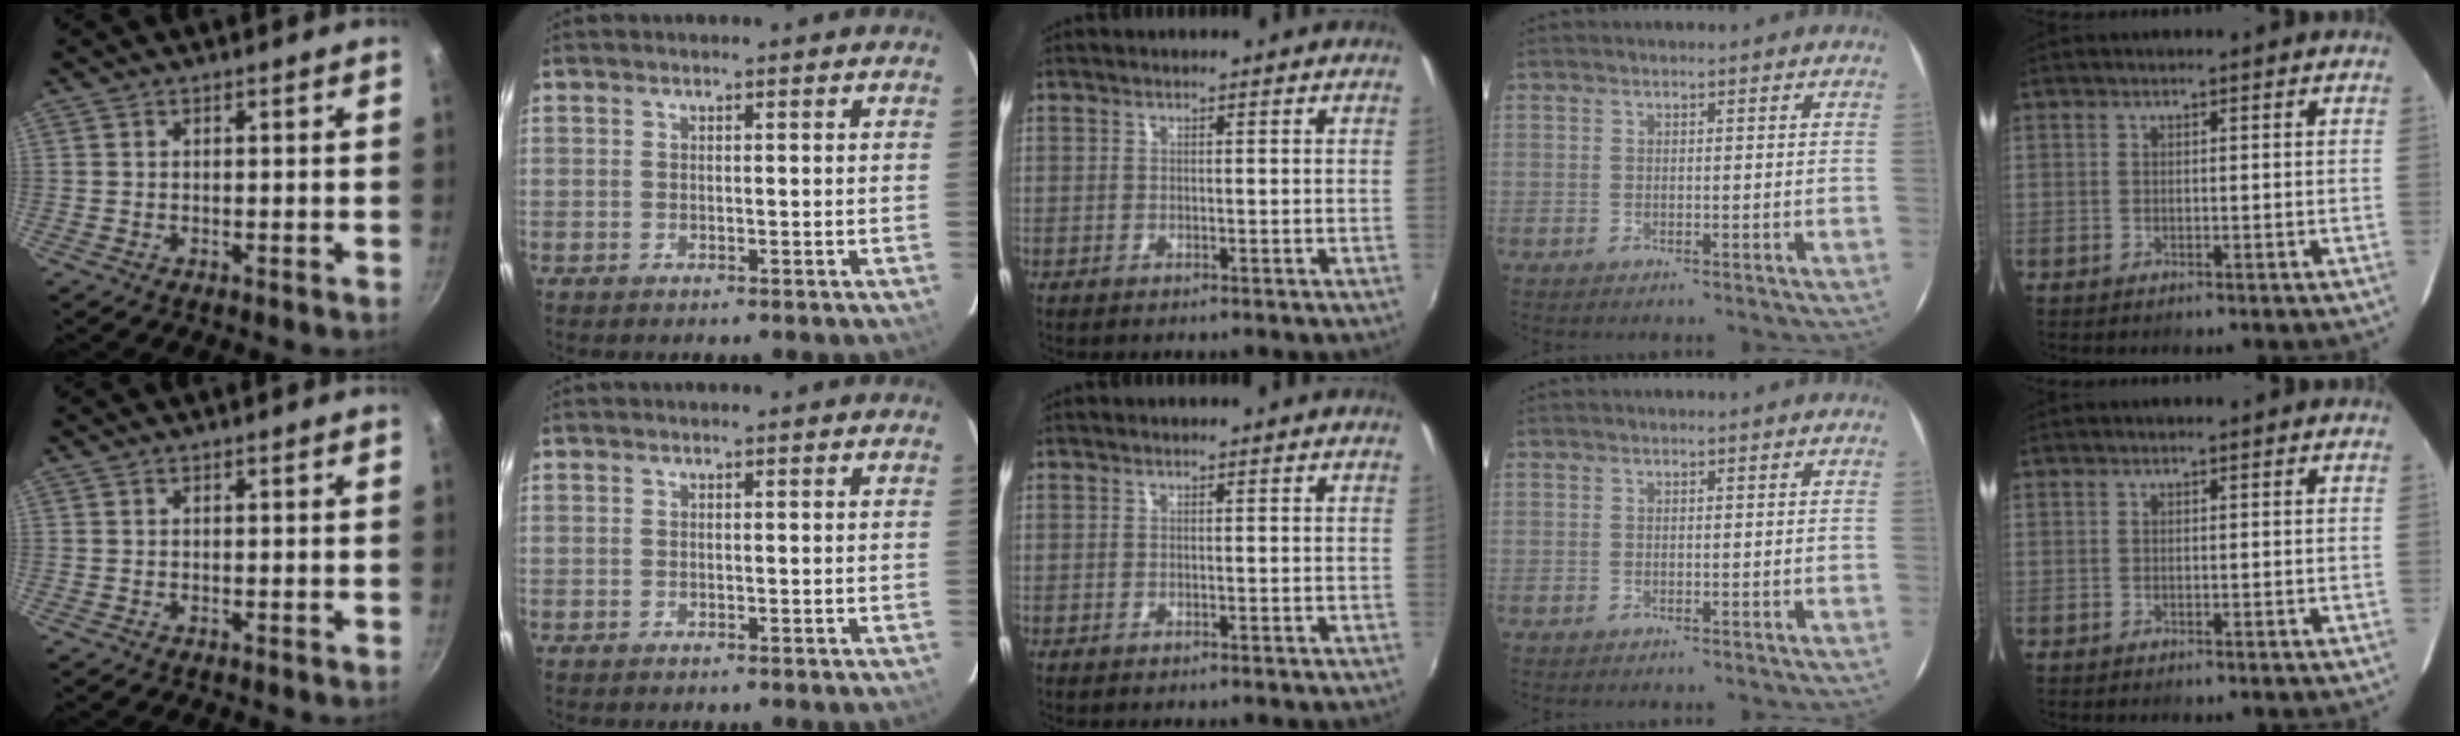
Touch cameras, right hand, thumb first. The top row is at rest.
{}